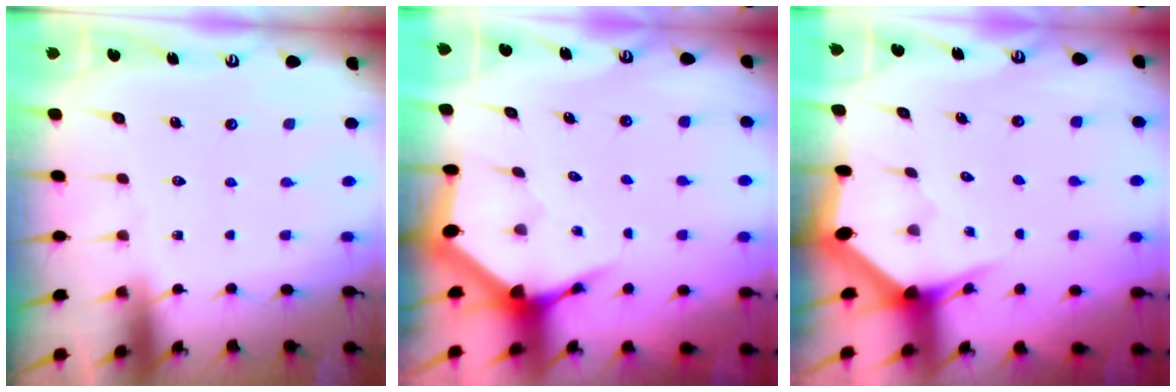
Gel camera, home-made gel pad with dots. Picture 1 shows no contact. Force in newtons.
{"total": 3.9, "press": 3.9, "slide": 0.5}
{"total": 3.3, "press": 3.3, "slide": 0.0}